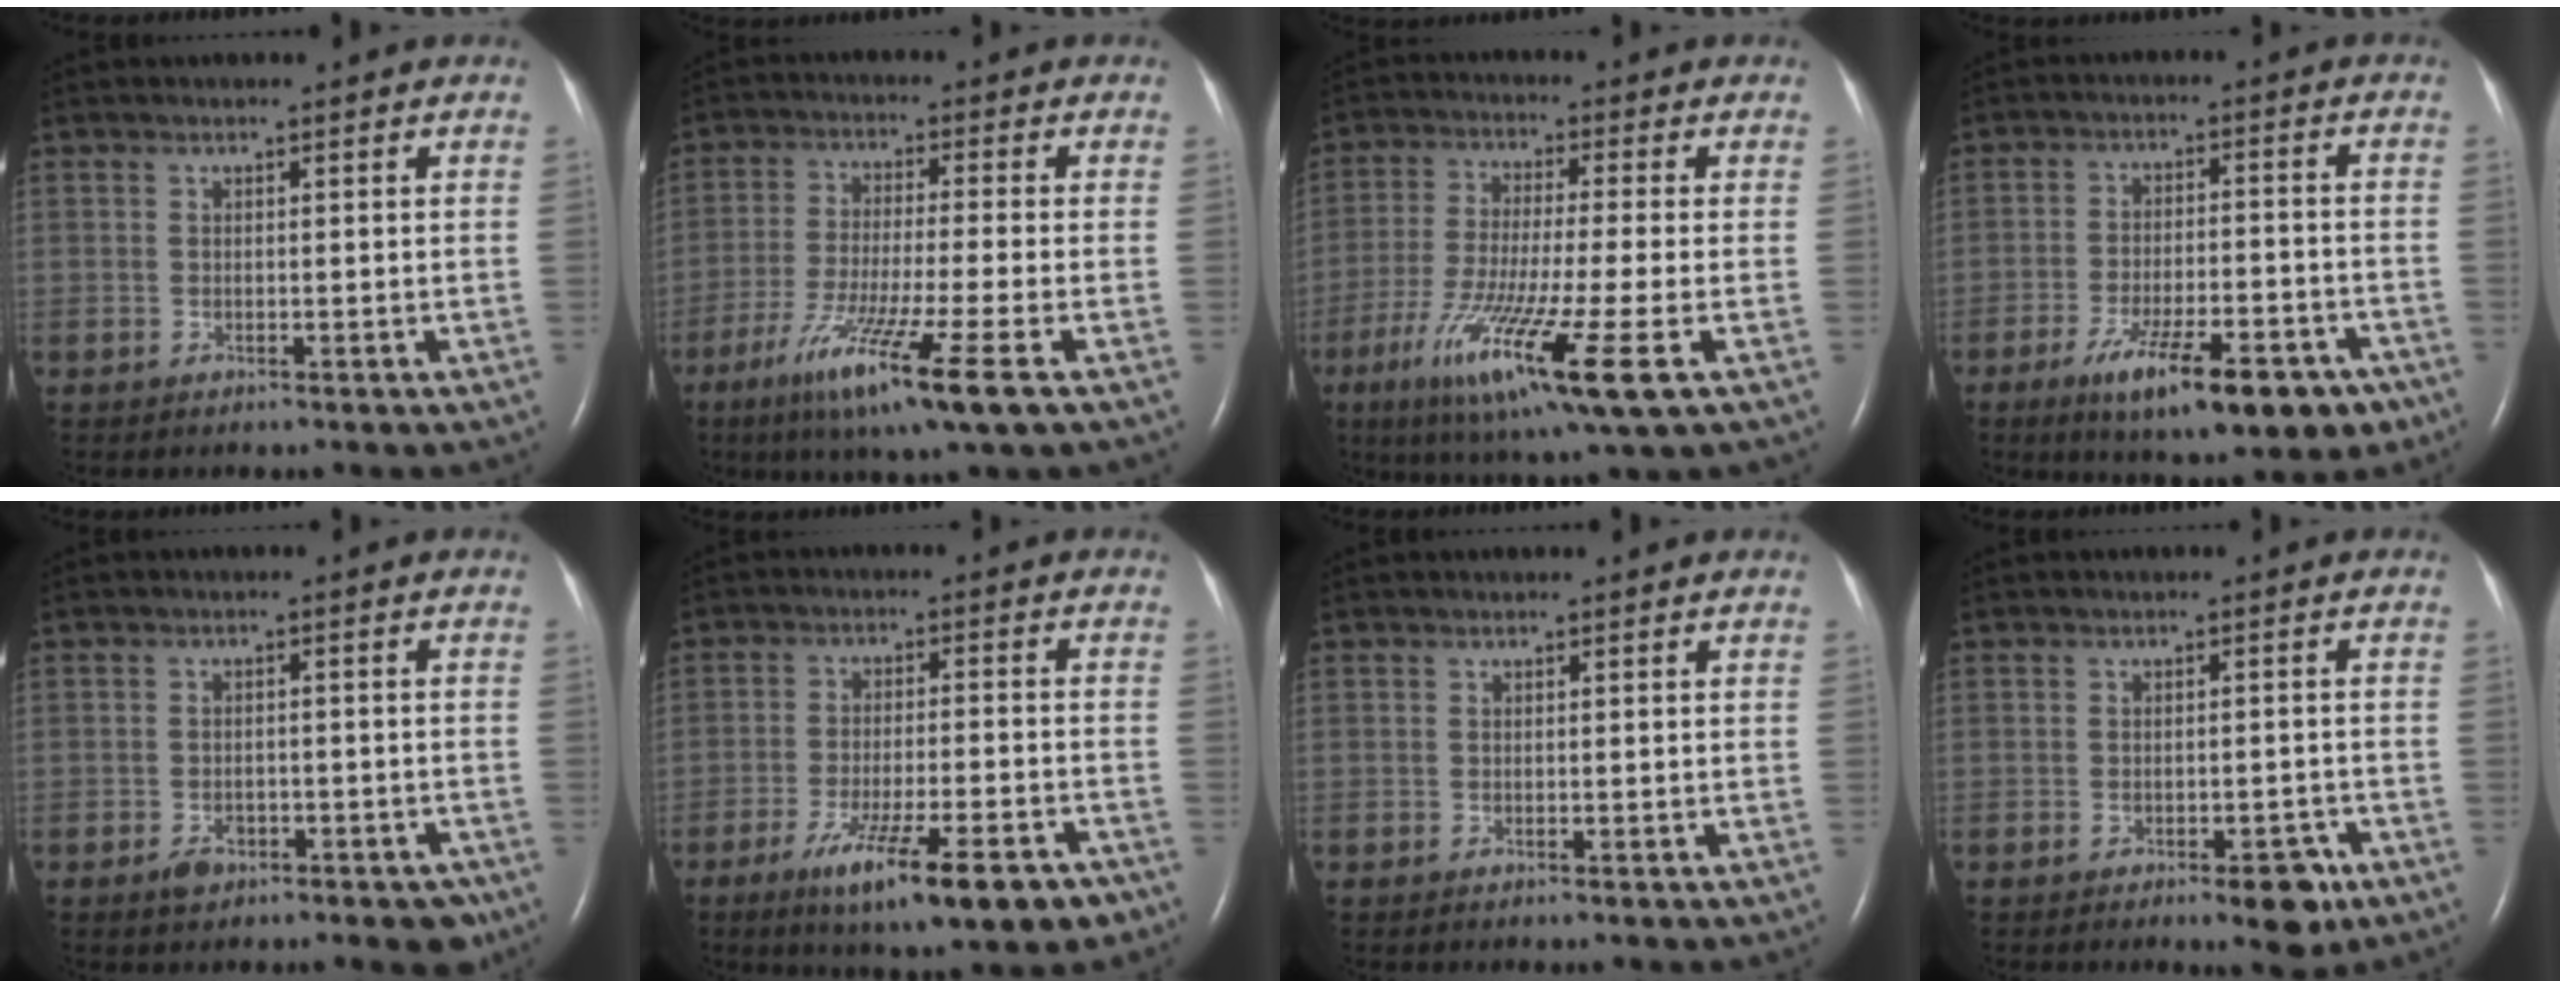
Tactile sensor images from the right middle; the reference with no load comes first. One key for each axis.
{"total": 12.4, "fx": -6.4, "fy": -0.5, "fz": 10.6, "tx": -0.207, "ty": -0.041, "tz": -0.111}
{"total": 14.9, "fx": -6.3, "fy": 0.3, "fz": 13.5, "tx": -0.259, "ty": -0.043, "tz": -0.109}
{"total": 14.5, "fx": -8.9, "fy": 4.4, "fz": 10.6, "tx": -0.132, "ty": -0.004, "tz": -0.129}
{"total": 5.2, "fx": -3.1, "fy": 2.9, "fz": 3.0, "tx": -0.032, "ty": 0.008, "tz": -0.037}
{"total": 14.2, "fx": -8.9, "fy": 2.8, "fz": 10.8, "tx": -0.138, "ty": -0.019, "tz": -0.134}
{"total": 0.0}
{"total": 4.9, "fx": -2.8, "fy": 1.9, "fz": 3.5, "tx": -0.036, "ty": 0.002, "tz": -0.030}